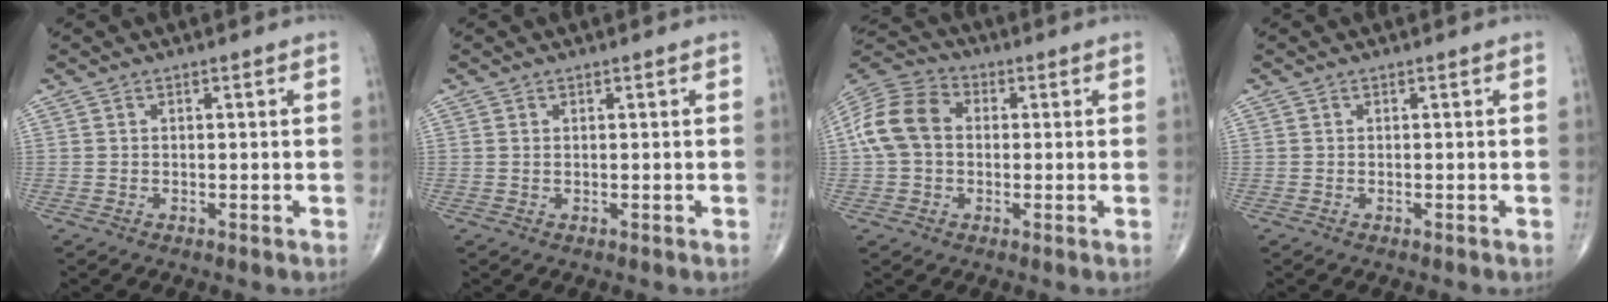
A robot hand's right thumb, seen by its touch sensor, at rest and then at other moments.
{"total": 0.0}
{"total": 12.3, "force": [0.8, 9.3, 8.1], "torque": [-0.161, 0.034, 0.008]}
{"total": 0.0}